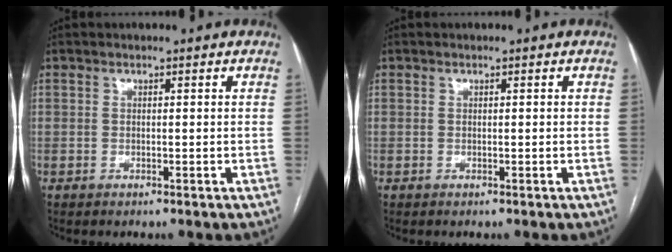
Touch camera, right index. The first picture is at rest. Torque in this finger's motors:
{"motor_torque": [-0.05, -0.04, 0.03, 0.01]}